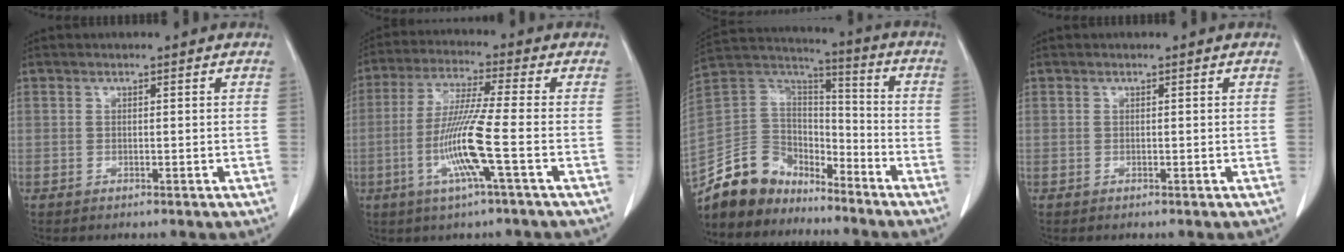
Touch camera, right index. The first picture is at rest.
{"total": 10.5, "force": [-3.1, -0.9, 10.0], "torque": [-0.202, -0.014, -0.065]}
{"total": 12.9, "force": [-10.6, 6.9, 2.7], "torque": [-0.062, 0.054, -0.198]}
{"total": 0.0}